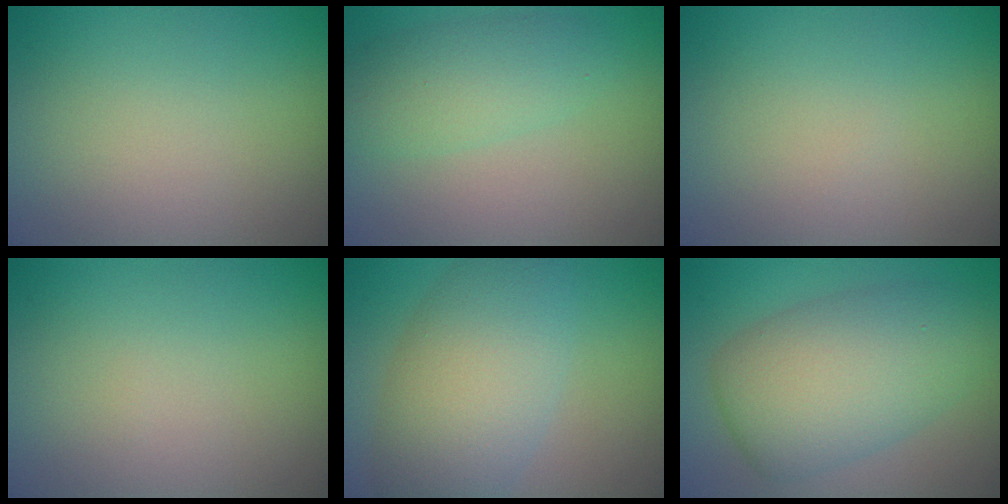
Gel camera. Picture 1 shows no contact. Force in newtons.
{"total": 2.2, "press": 2.2, "slide": 0.1}
{"total": 0.0}
{"total": 0.0}
{"total": 7.7, "press": 7.7, "slide": 0.3}
{"total": 7.7, "press": 7.7, "slide": 0.1}